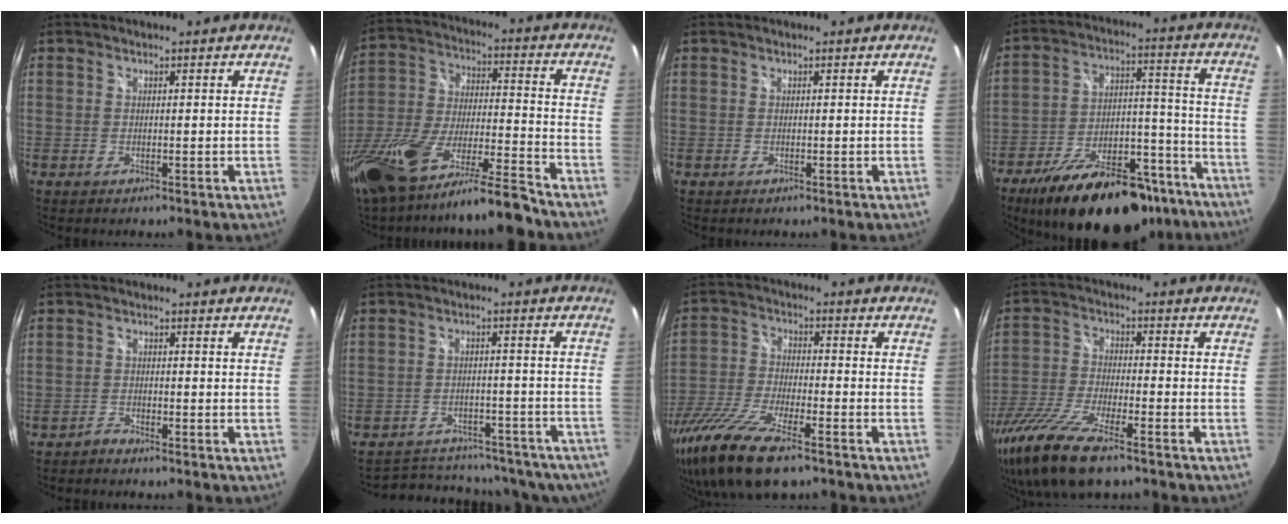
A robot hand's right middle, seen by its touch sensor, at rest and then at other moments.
{"total": 20.7, "force": [-15.8, 3.2, 12.9], "torque": [-0.263, -0.041, -0.280]}
{"total": 0.0}
{"total": 25.8, "force": [-18.8, 11.2, 13.7], "torque": [-0.232, 0.017, -0.258]}
{"total": 1.5, "force": [-1.5, 0.2, -0.1], "torque": [-0.004, -0.001, -0.030]}
{"total": 23.7, "force": [-20.2, 9.5, 8.2], "torque": [-0.155, 0.029, -0.230]}
{"total": 18.7, "force": [-13.0, 4.8, 12.6], "torque": [-0.270, -0.058, -0.245]}
{"total": 17.5, "force": [-12.5, 4.2, 11.4], "torque": [-0.250, -0.053, -0.237]}